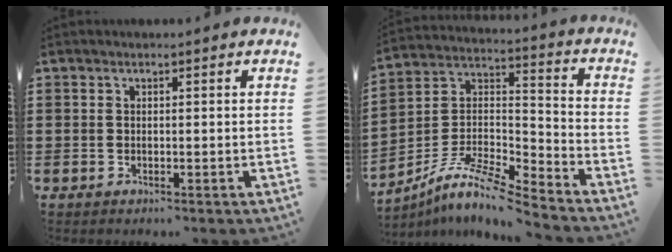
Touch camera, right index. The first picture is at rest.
{"total": 8.8, "force": [-7.6, 0.9, 4.3], "torque": [-0.102, -0.007, -0.158]}